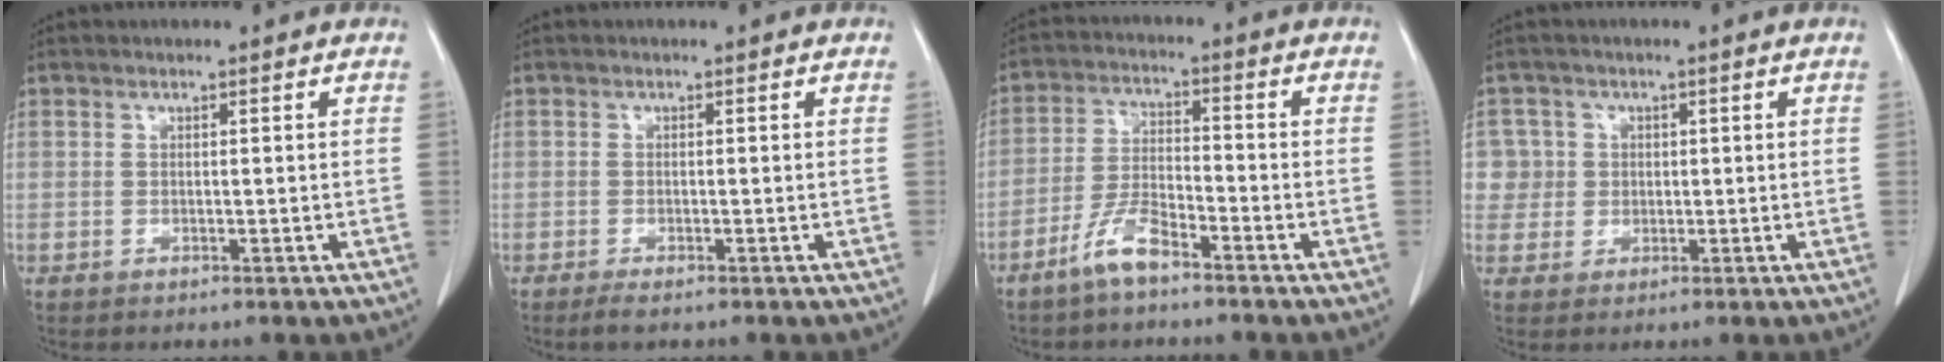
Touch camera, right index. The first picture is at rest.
{"total": 1.7, "force": [-1.3, 0.1, 1.1], "torque": [-0.024, -0.005, -0.021]}
{"total": 6.1, "force": [-4.4, 1.2, 4.0], "torque": [-0.092, -0.005, -0.089]}
{"total": 4.5, "force": [0.8, 4.4, -0.3], "torque": [0.024, 0.013, 0.016]}